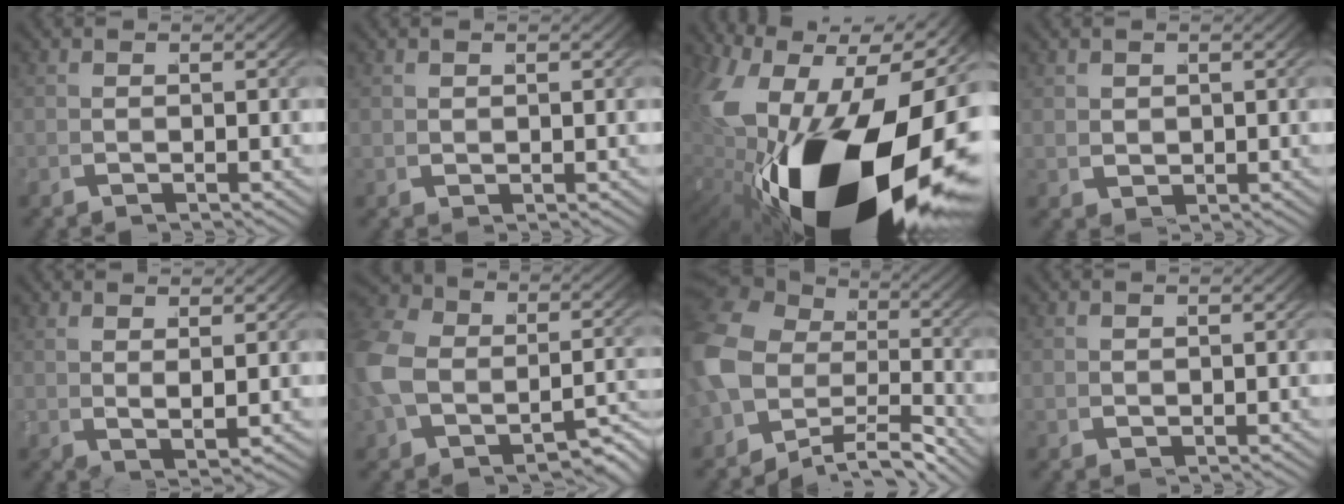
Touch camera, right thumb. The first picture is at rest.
{"total": 0.7, "force": [0.7, 0.3, 0.0], "torque": [-0.006, -0.010, 0.021]}
{"total": 27.8, "force": [-3.9, 16.0, 22.4], "torque": [-0.441, -0.099, -0.003]}
{"total": 1.4, "force": [1.0, 0.9, 0.6], "torque": [-0.015, -0.012, 0.033]}
{"total": 2.5, "force": [2.1, -0.4, 1.2], "torque": [-0.023, -0.004, 0.052]}
{"total": 7.4, "force": [-1.5, 5.4, 4.8], "torque": [-0.116, -0.023, -0.008]}
{"total": 10.0, "force": [-1.8, 7.2, 6.6], "torque": [-0.137, -0.033, -0.021]}
{"total": 0.8, "force": [0.8, 0.1, 0.0], "torque": [-0.004, -0.008, 0.023]}